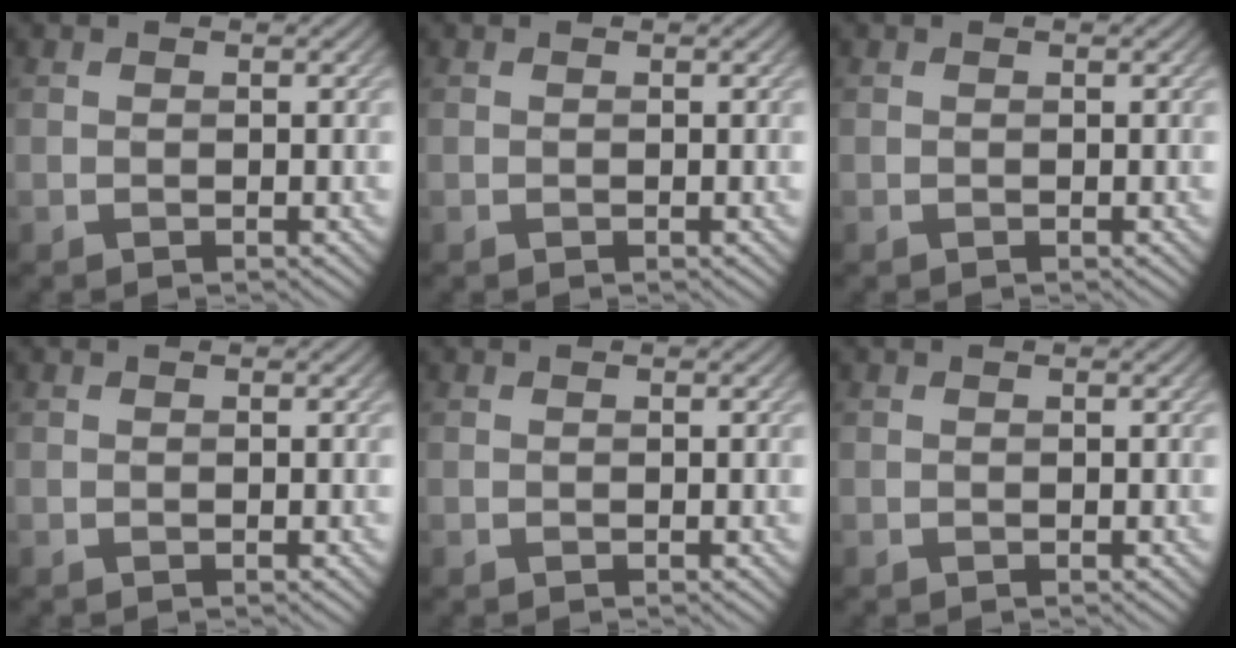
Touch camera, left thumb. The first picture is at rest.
{"total": 0.0}
{"total": 0.0}
{"total": 0.0}
{"total": 0.0}
{"total": 0.0}